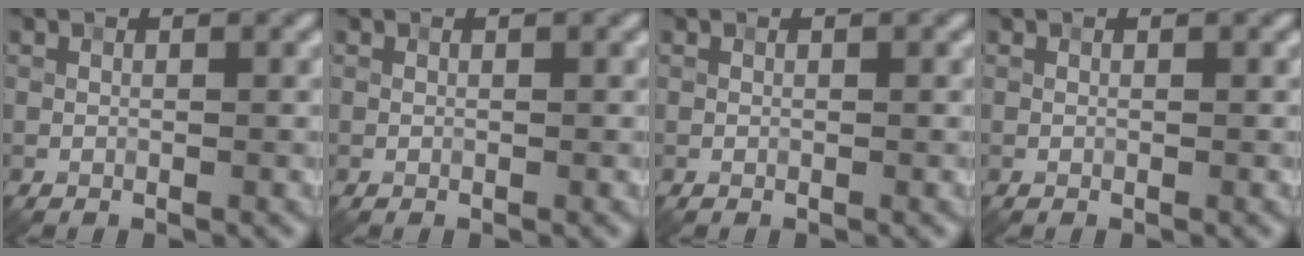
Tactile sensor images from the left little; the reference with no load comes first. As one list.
[{"total": 0.0}, {"total": 0.0}, {"total": 0.0}]